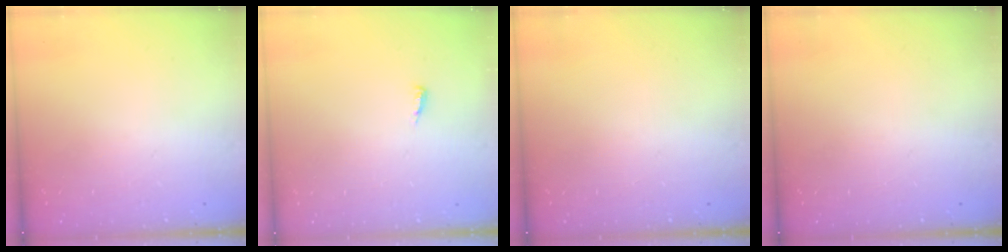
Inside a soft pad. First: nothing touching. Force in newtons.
{"total": 4.9, "press": 4.9, "slide": 0.5}
{"total": 0.0}
{"total": 0.0}